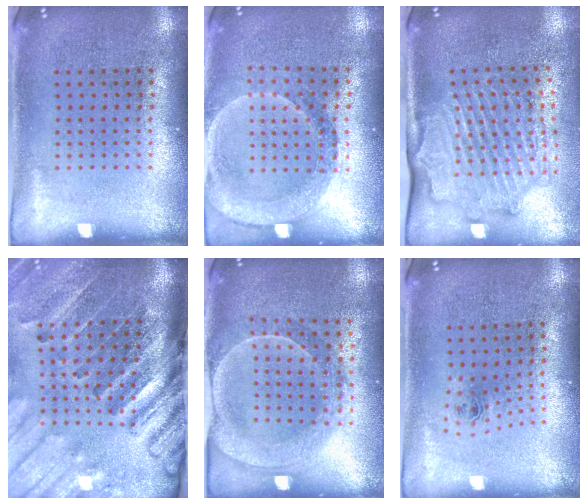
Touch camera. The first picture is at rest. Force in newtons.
{"total": 1.6, "press": 1.5, "slide": 0.6}
{"total": 2.2, "press": 2.1, "slide": 0.1}
{"total": 4.4, "press": 3.2, "slide": 3.0}
{"total": 2.1, "press": 2.0, "slide": 0.7}
{"total": 0.9, "press": 0.4, "slide": 0.8}